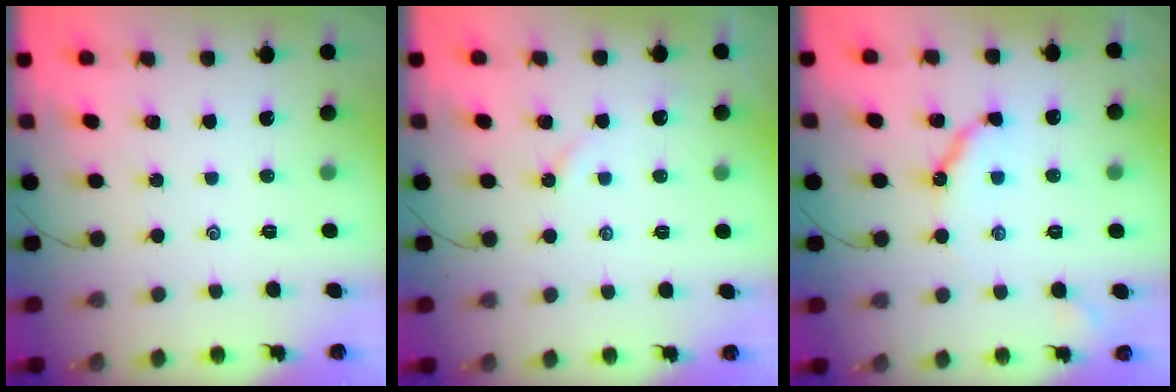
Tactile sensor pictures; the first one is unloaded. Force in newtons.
{"total": 3.3, "press": 3.3, "slide": 0.3}
{"total": 8.7, "press": 8.7, "slide": 1.0}